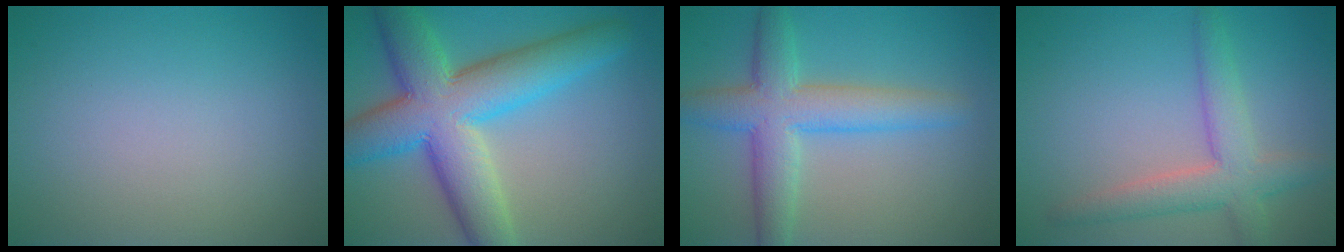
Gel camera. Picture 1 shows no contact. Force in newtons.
{"total": 10.8, "press": 10.8, "slide": 0.4}
{"total": 5.8, "press": 5.8, "slide": 0.2}
{"total": 4.5, "press": 4.5, "slide": 0.3}